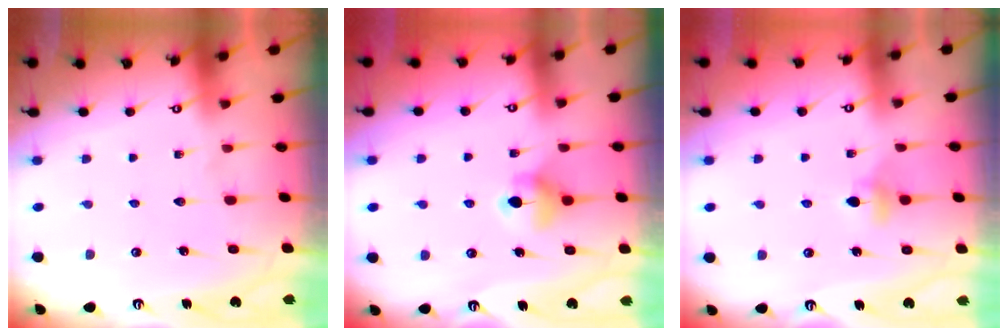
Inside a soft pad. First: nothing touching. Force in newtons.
{"total": 5.9, "press": 5.9, "slide": 0.7}
{"total": 4.3, "press": 4.2, "slide": 1.0}